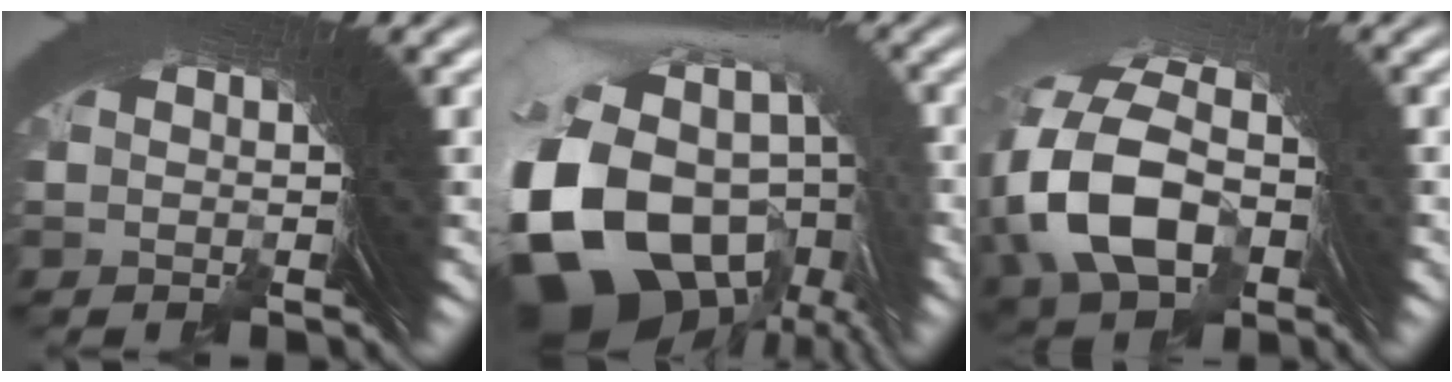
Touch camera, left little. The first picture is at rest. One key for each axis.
{"total": 16.5, "fx": -2.3, "fy": 11.8, "fz": 11.2, "tx": -0.249, "ty": -0.050, "tz": -0.016}
{"total": 9.7, "fx": 0.7, "fy": 7.0, "fz": 6.6, "tx": -0.159, "ty": -0.003, "tz": 0.014}